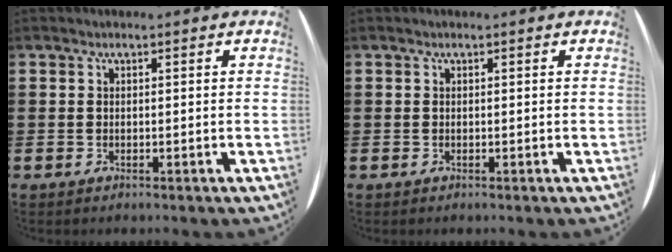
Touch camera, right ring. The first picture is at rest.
{"total": 0.0}